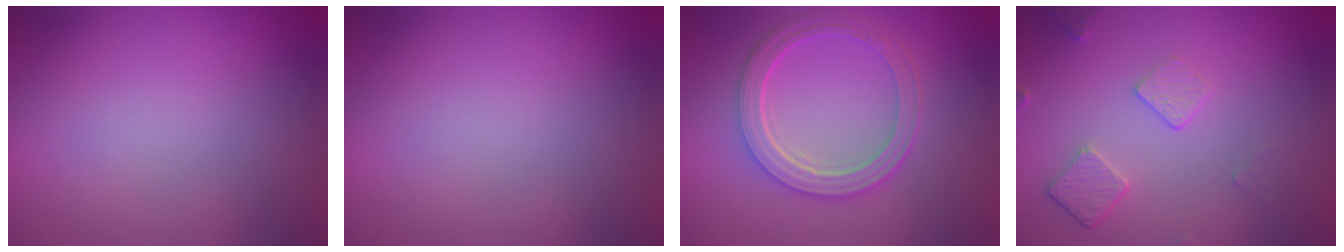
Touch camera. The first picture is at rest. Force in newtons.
{"total": 0.0}
{"total": 5.2, "press": 3.9, "slide": 3.6}
{"total": 2.3, "press": 1.6, "slide": 1.6}